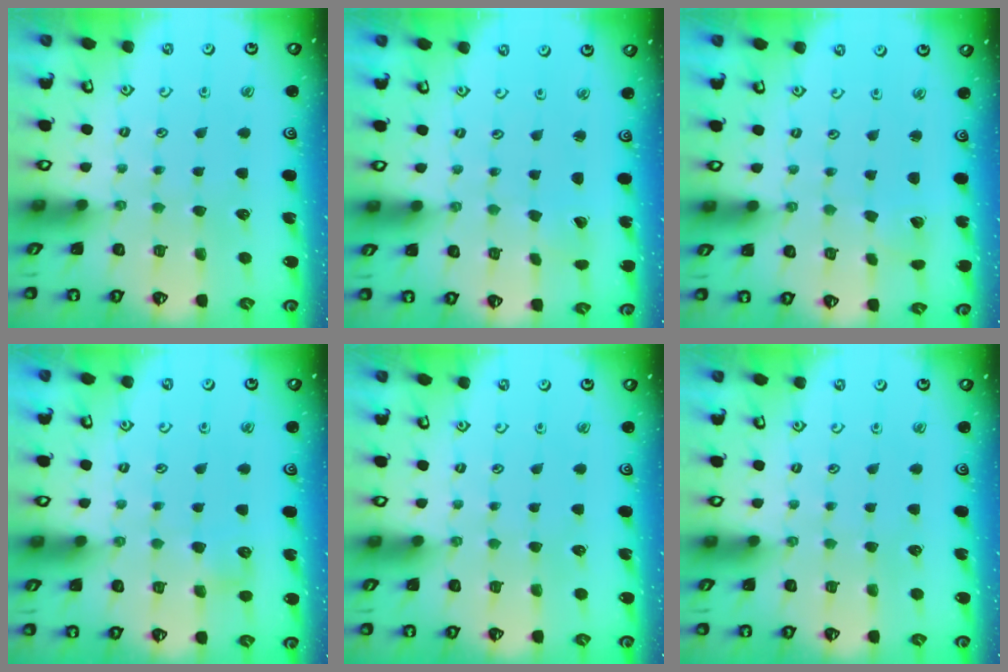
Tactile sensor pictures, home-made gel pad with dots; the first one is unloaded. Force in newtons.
{"total": 0.6, "press": 0.6, "slide": 0.1}
{"total": 2.4, "press": 2.4, "slide": 0.2}
{"total": 4.6, "press": 4.6, "slide": 0.6}
{"total": 0.0}
{"total": 0.0}